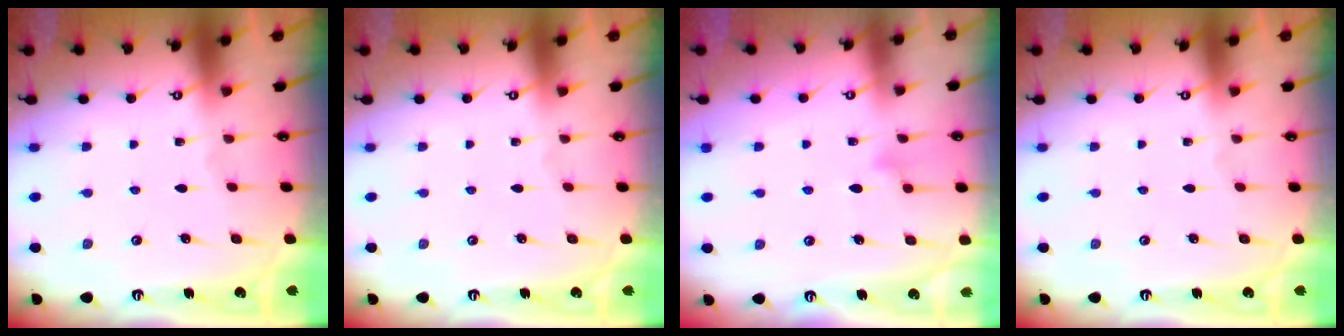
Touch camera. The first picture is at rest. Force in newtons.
{"total": 0.0}
{"total": 10.3, "press": 10.3, "slide": 0.5}
{"total": 0.0}